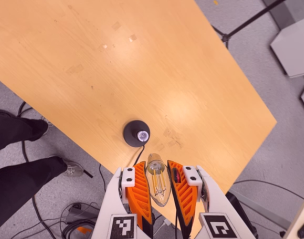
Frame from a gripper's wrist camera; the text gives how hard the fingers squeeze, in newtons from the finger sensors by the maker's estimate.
{"total": 20.5, "left": 21.9, "right": 19.1}